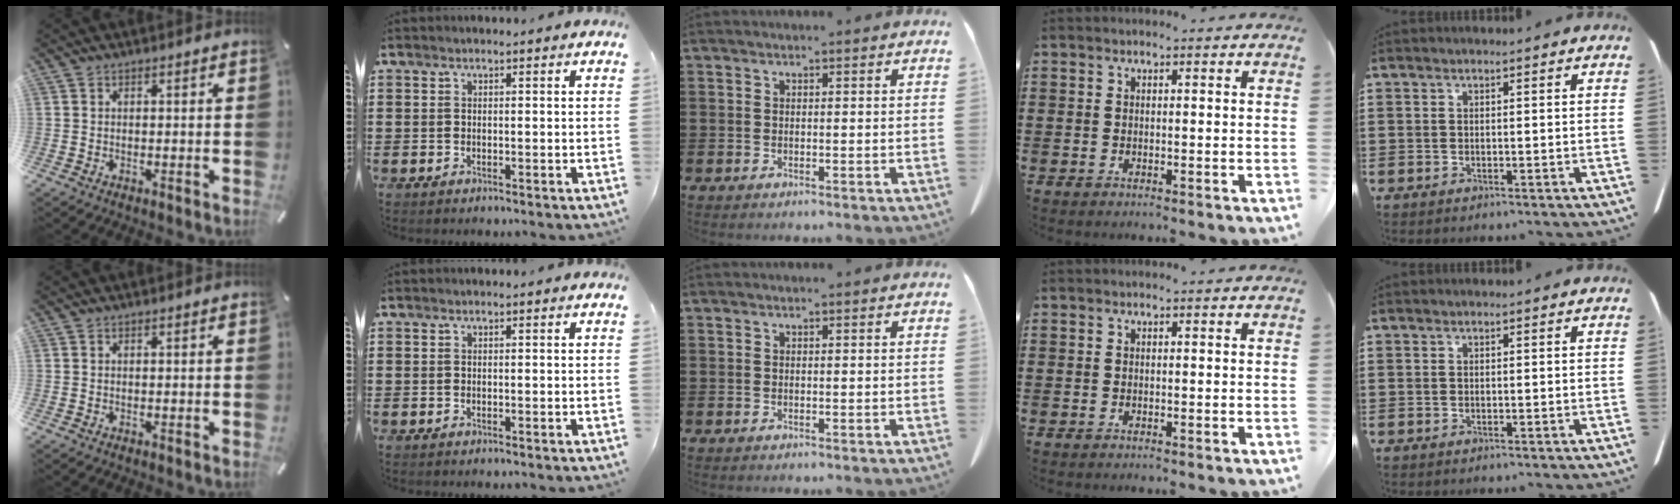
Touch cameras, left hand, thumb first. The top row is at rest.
{}